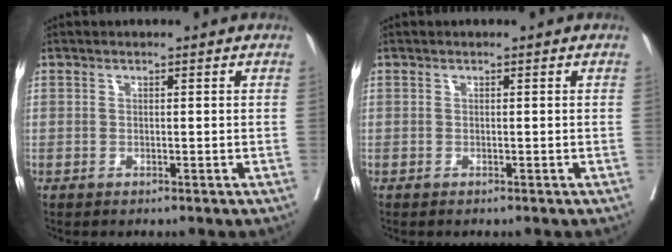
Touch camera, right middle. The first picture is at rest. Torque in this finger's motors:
{"motor_torque": [0.42, -0.39, 0.03, 0.03]}